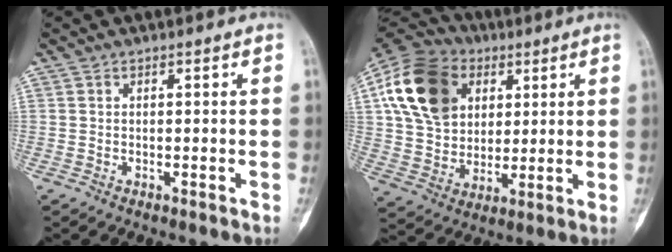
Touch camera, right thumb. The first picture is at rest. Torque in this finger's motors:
{"motor_torque": [1.12, 2.55, 1.72, 0.60, 0.20]}